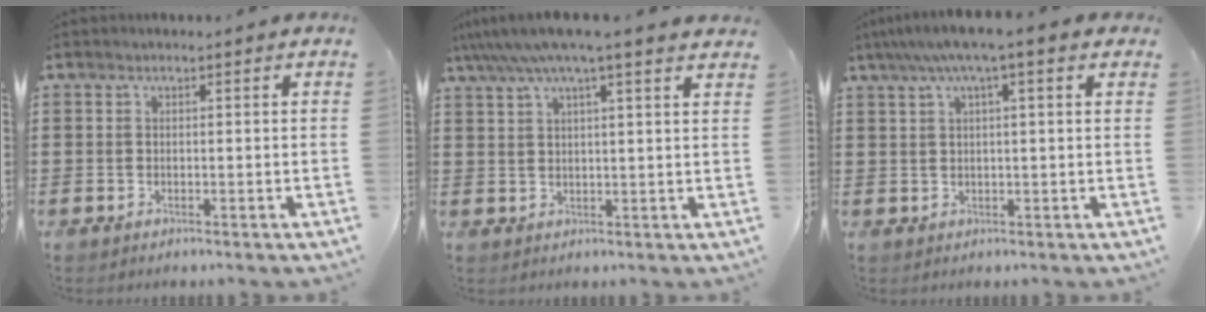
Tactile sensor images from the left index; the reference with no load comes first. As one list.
[{"total": 6.0, "force": [4.6, -0.1, 3.8], "torque": [-0.088, -0.012, 0.080]}, {"total": 4.6, "force": [2.3, 0.3, 4.0], "torque": [-0.082, 0.007, 0.038]}]